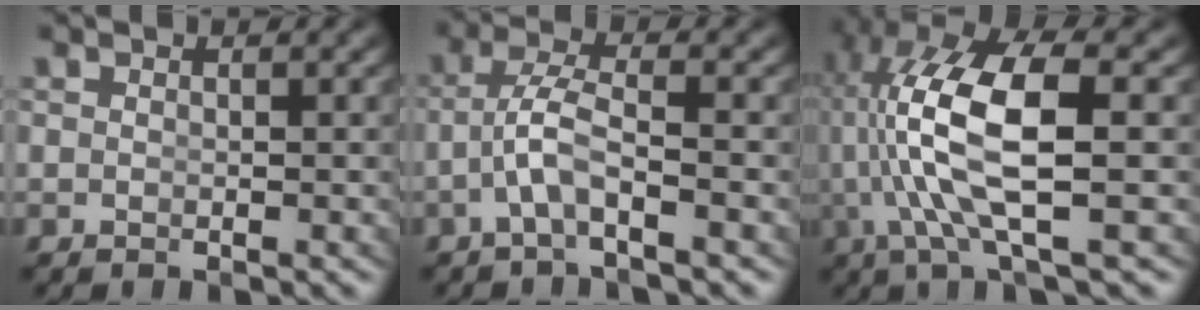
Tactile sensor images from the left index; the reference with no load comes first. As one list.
[{"total": 2.9, "force": [-1.5, 0.4, 2.5], "torque": [-0.059, -0.008, -0.023]}, {"total": 8.9, "force": [1.2, 3.0, 8.3], "torque": [-0.173, -0.010, 0.027]}]